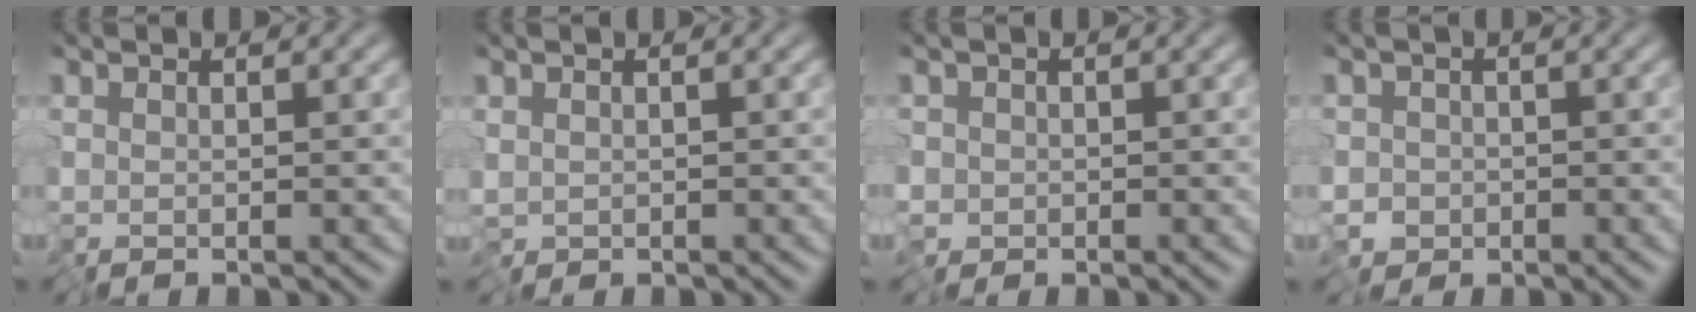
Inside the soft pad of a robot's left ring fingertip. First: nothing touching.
{"total": 0.5, "force": [0.0, 0.4, 0.4], "torque": [-0.010, 0.000, 0.000]}
{"total": 1.2, "force": [-0.4, 1.0, 0.2], "torque": [-0.007, -0.004, -0.013]}
{"total": 2.0, "force": [-1.1, 1.6, 0.5], "torque": [-0.014, -0.006, -0.025]}